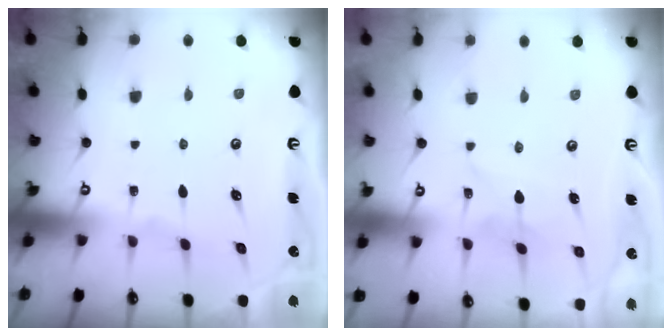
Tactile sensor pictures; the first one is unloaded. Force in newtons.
{"total": 3.1, "press": 3.1, "slide": 0.3}